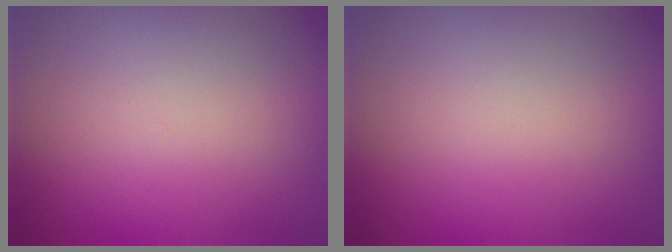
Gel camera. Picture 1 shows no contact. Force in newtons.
{"total": 0.0}